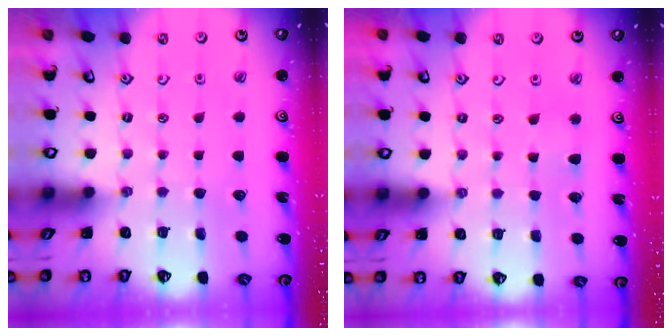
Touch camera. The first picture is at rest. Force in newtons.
{"total": 2.5, "press": 2.4, "slide": 0.7}